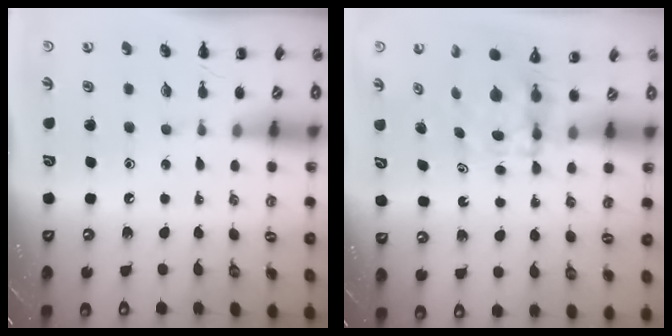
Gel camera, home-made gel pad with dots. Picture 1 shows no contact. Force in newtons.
{"total": 4.6, "press": 4.5, "slide": 0.6}